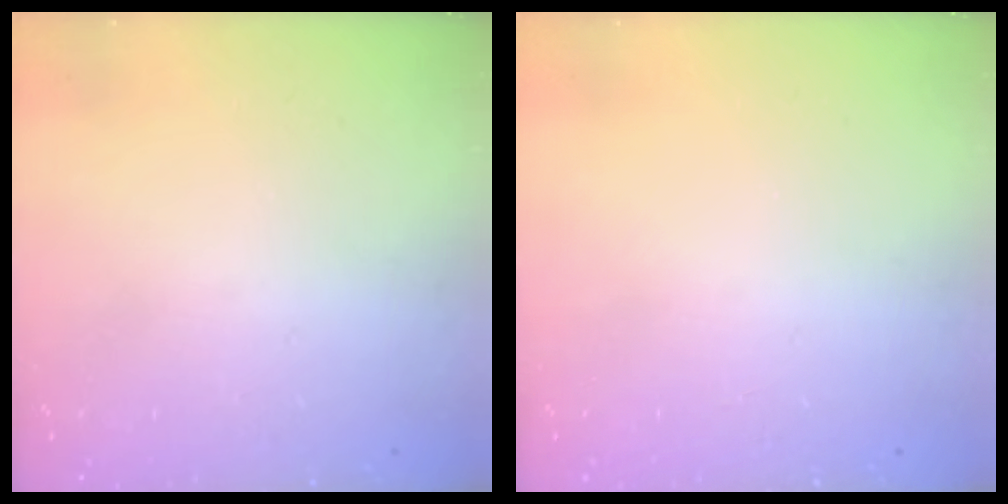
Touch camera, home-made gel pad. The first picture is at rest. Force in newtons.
{"total": 0.0}